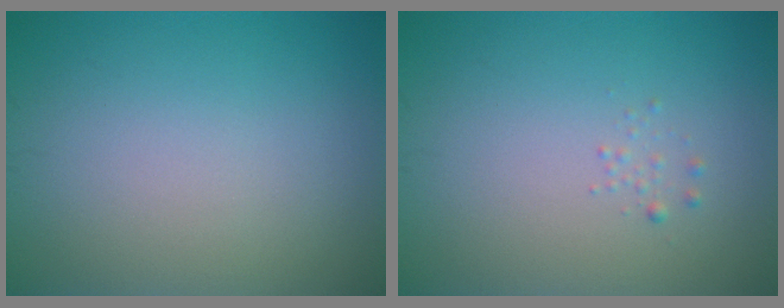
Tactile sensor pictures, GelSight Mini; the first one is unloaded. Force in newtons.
{"total": 0.6, "press": 0.6, "slide": 0.0}